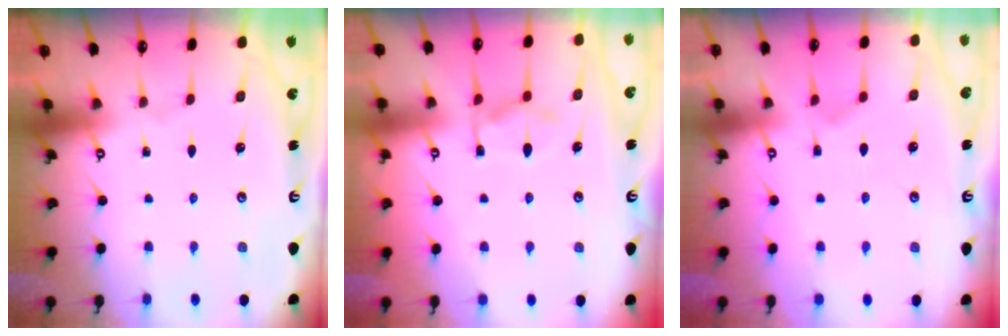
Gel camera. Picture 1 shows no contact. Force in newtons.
{"total": 3.2, "press": 2.8, "slide": 1.7}
{"total": 2.4, "press": 2.1, "slide": 1.2}